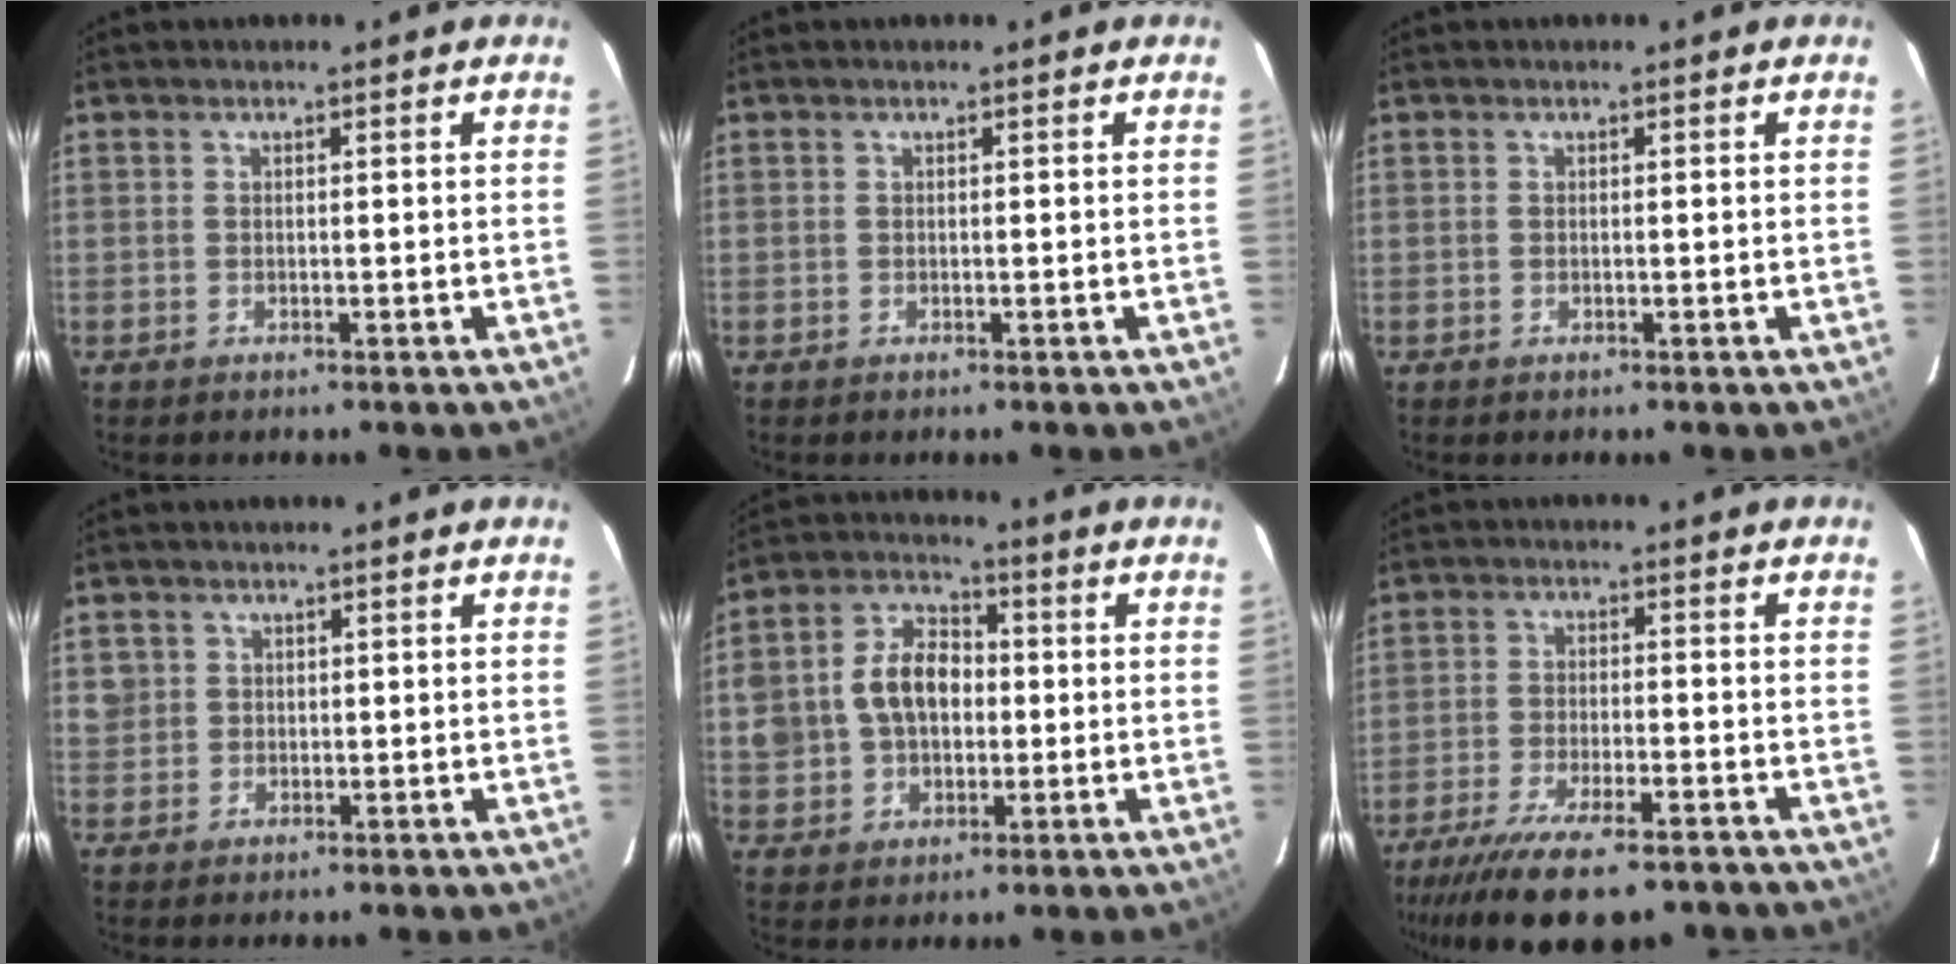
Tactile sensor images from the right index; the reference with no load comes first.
{"total": 0.0}
{"total": 0.0}
{"total": 2.5, "force": [0.4, 2.4, 0.3], "torque": [0.005, 0.007, 0.005]}
{"total": 12.5, "force": [0.3, 9.6, 8.0], "torque": [-0.175, 0.033, 0.012]}
{"total": 16.7, "force": [-12.7, 4.7, 9.8], "torque": [-0.202, -0.048, -0.202]}